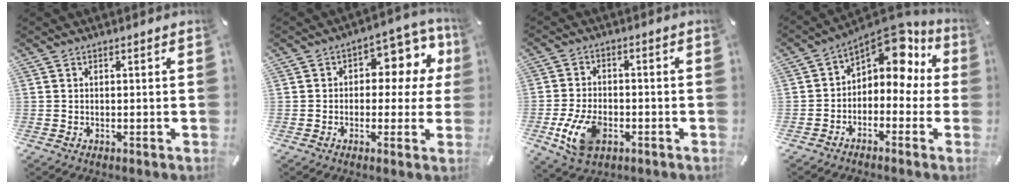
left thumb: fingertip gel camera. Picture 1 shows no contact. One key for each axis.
{"total": 10.6, "fx": 2.7, "fy": 6.6, "fz": 7.9, "tx": -0.099, "ty": -0.020, "tz": 0.044}
{"total": 10.4, "fx": -3.5, "fy": 6.6, "fz": 7.2, "tx": -0.153, "ty": 0.001, "tz": -0.064}
{"total": 11.0, "fx": 6.5, "fy": 6.2, "fz": 6.4, "tx": -0.091, "ty": -0.055, "tz": 0.112}